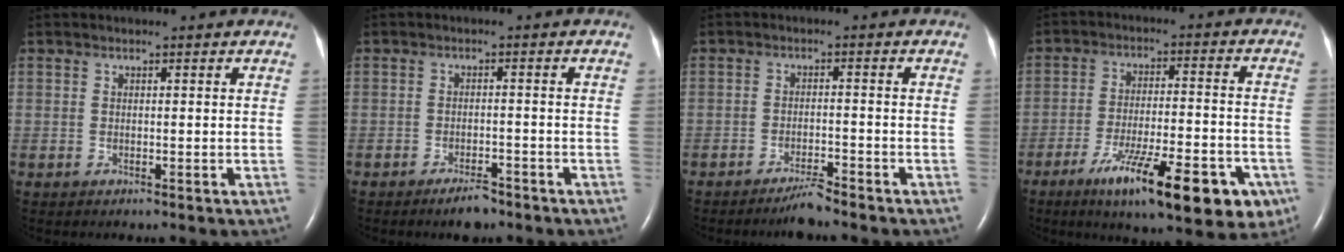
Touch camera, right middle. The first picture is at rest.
{"total": 3.1, "force": [-2.5, 0.9, 1.6], "torque": [-0.032, -0.001, -0.037]}
{"total": 3.0, "force": [-2.8, -0.2, 1.1], "torque": [-0.023, -0.008, -0.050]}
{"total": 17.7, "force": [-9.8, 3.8, 14.2], "torque": [-0.176, -0.015, -0.143]}